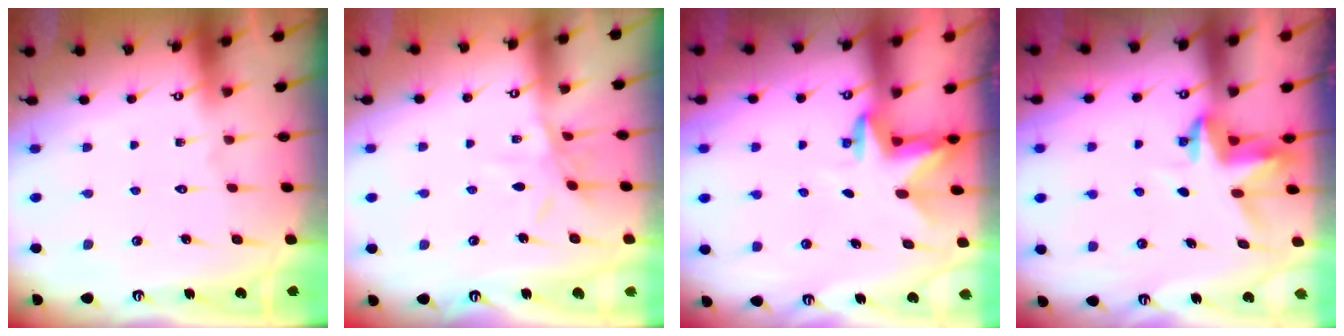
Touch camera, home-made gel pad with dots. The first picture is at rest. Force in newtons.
{"total": 7.1, "press": 7.1, "slide": 0.6}
{"total": 3.1, "press": 3.0, "slide": 0.7}
{"total": 3.8, "press": 3.8, "slide": 0.3}